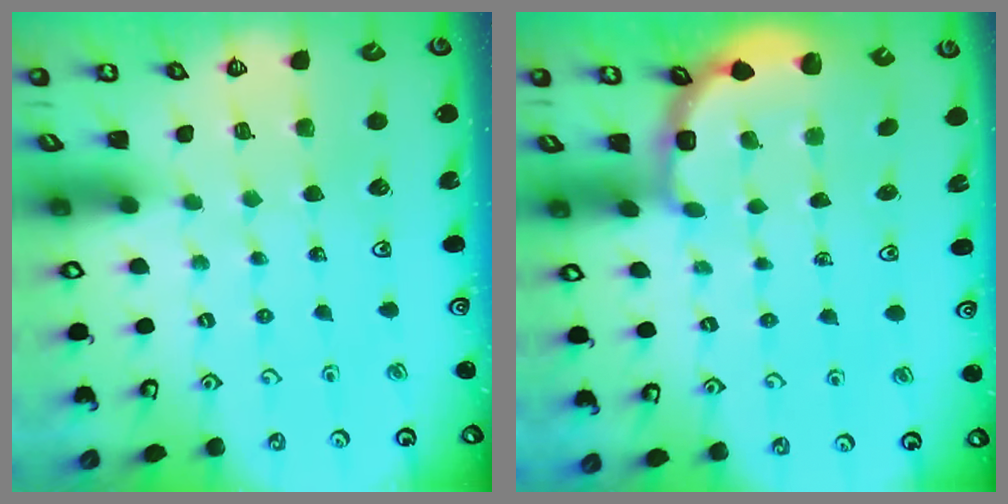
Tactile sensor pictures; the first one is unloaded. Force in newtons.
{"total": 2.9, "press": 2.5, "slide": 1.4}